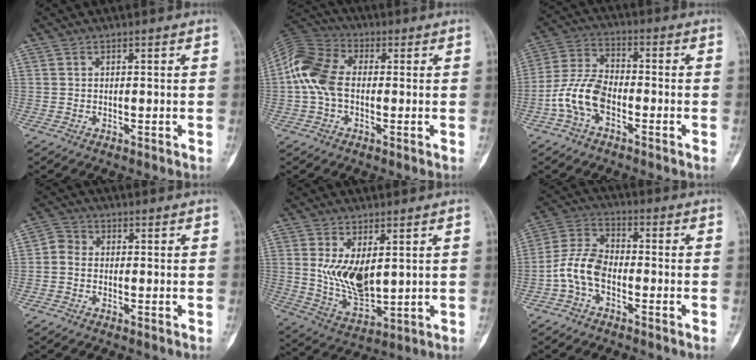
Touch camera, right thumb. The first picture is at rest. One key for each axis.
{"total": 11.6, "fx": -0.1, "fy": 7.8, "fz": 8.7, "tx": -0.181, "ty": 0.030, "tz": -0.014}
{"total": 9.8, "fx": -3.5, "fy": 5.5, "fz": 7.2, "tx": -0.150, "ty": 0.033, "tz": -0.075}
{"total": 2.8, "fx": -0.4, "fy": 2.4, "fz": 1.4, "tx": -0.016, "ty": 0.007, "tz": -0.018}
{"total": 9.7, "fx": 2.3, "fy": 5.0, "fz": 8.0, "tx": -0.138, "ty": -0.025, "tz": 0.060}
{"total": 8.2, "fx": -2.8, "fy": 4.8, "fz": 6.0, "tx": -0.119, "ty": 0.031, "tz": -0.066}